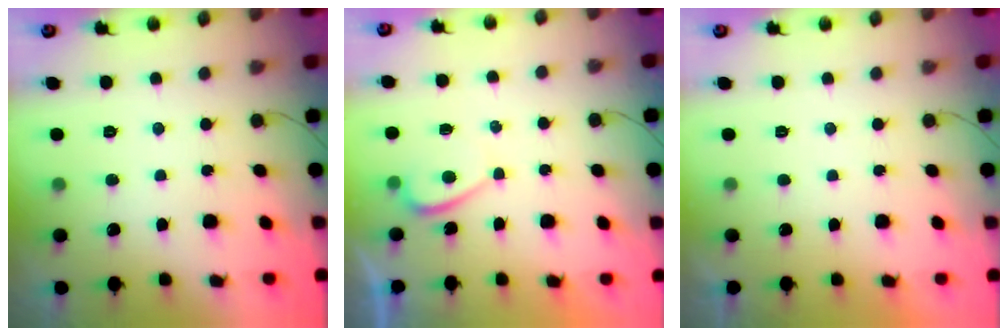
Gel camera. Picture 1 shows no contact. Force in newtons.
{"total": 0.7, "press": 0.5, "slide": 0.5}
{"total": 2.1, "press": 2.1, "slide": 0.4}